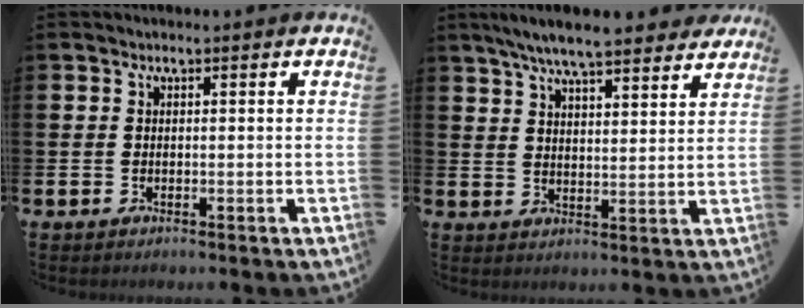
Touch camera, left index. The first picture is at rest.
{"total": 7.4, "force": [6.9, 0.8, 2.5], "torque": [-0.057, -0.033, 0.121]}